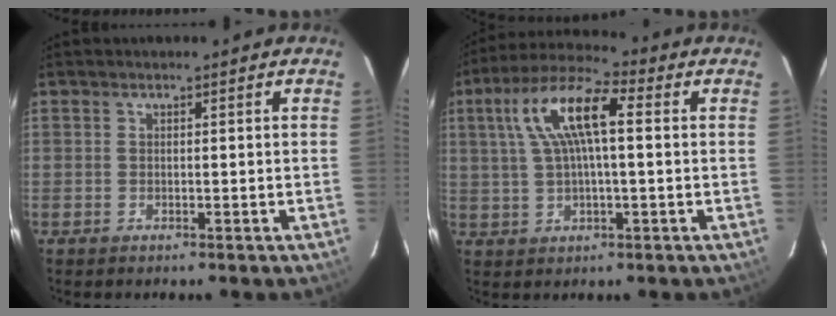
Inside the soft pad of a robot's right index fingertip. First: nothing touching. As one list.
[{"total": 12.0, "force": [2.7, 3.7, 11.1], "torque": [-0.213, 0.027, 0.047]}]